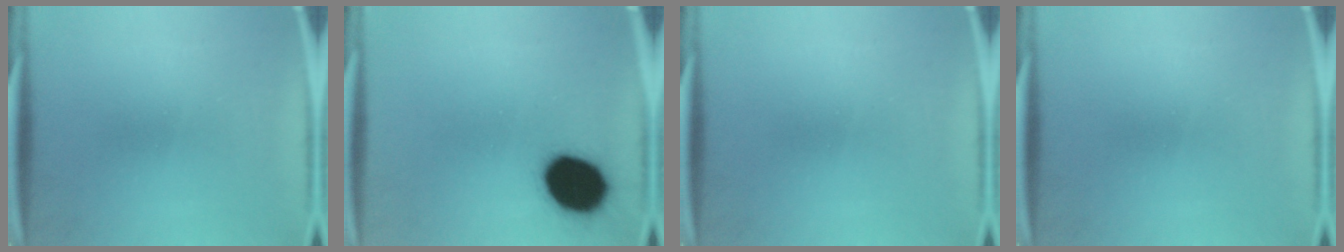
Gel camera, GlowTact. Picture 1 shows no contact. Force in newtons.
{"total": 15.8}
{"total": 0.0}
{"total": 0.0}